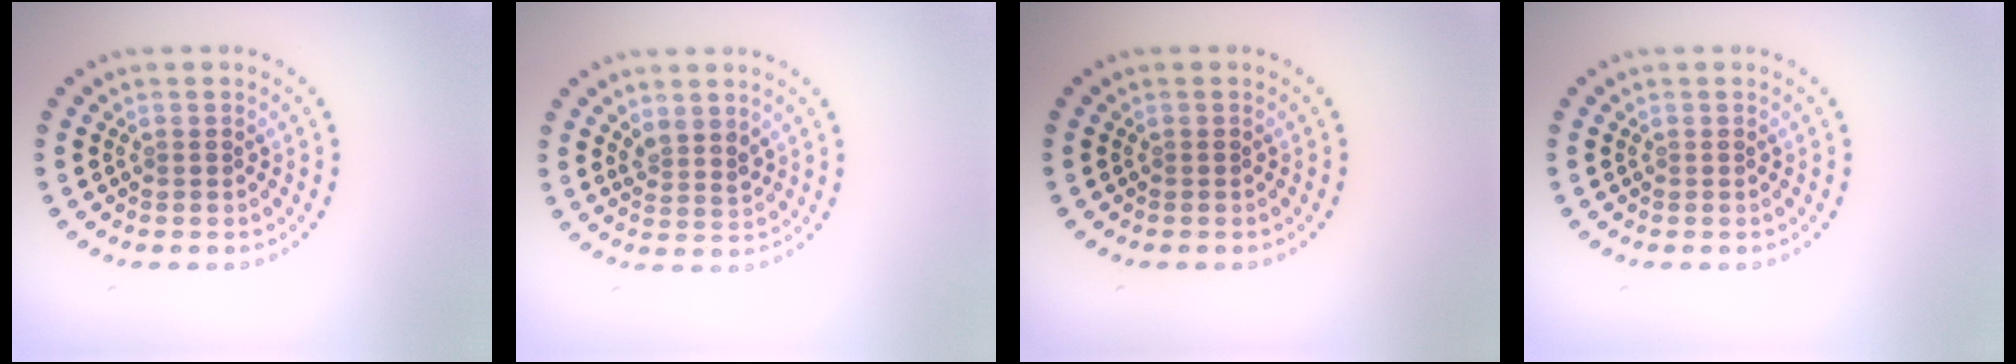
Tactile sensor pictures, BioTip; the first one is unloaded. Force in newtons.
{"total": 1.8, "press": 1.5, "slide": 1.1}
{"total": 0.0}
{"total": 0.0}